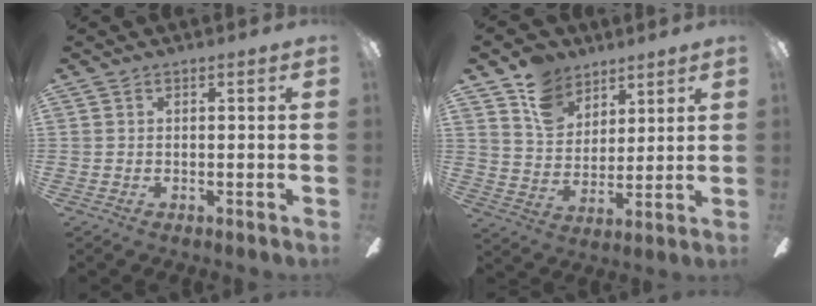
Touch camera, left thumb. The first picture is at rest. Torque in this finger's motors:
{"motor_torque": [1.17, 0.89, 0.88, -0.81, 0.01]}